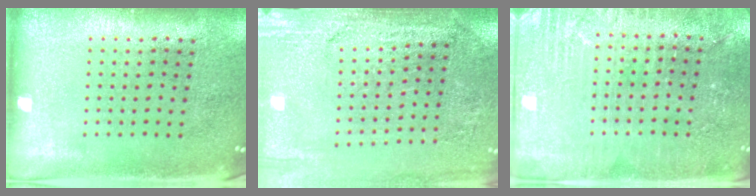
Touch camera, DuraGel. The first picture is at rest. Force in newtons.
{"total": 3.1, "press": 3.1, "slide": 0.3}
{"total": 3.1, "press": 3.1, "slide": 0.5}